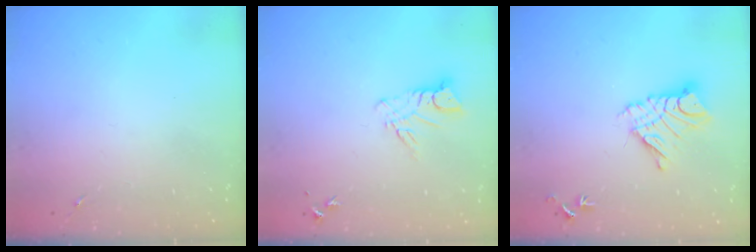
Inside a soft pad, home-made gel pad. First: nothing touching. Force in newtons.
{"total": 7.0, "press": 7.0, "slide": 0.7}
{"total": 11.9, "press": 11.9, "slide": 1.1}